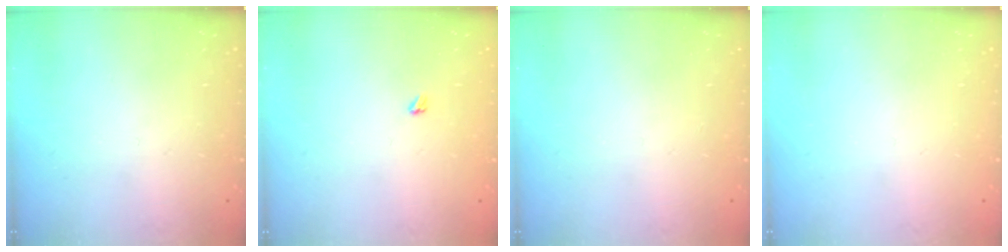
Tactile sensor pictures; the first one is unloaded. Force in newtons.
{"total": 2.4, "press": 2.4, "slide": 0.4}
{"total": 0.0}
{"total": 0.0}